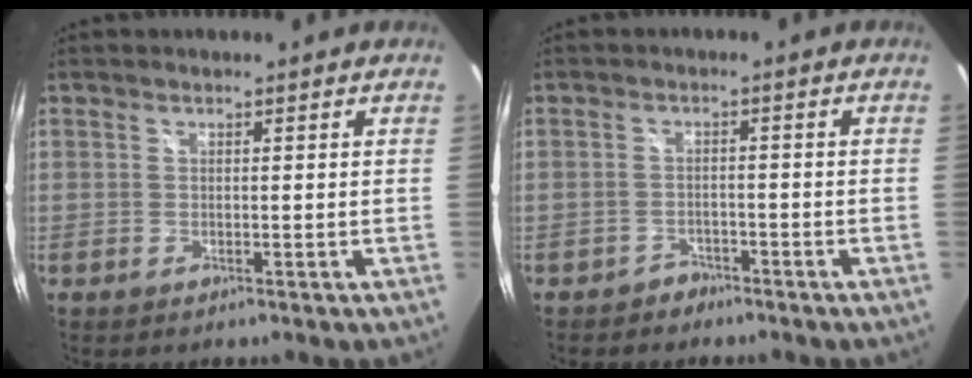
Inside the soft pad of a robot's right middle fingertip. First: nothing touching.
{"total": 2.9, "force": [-2.3, 1.8, 0.0], "torque": [-0.007, 0.008, -0.034]}